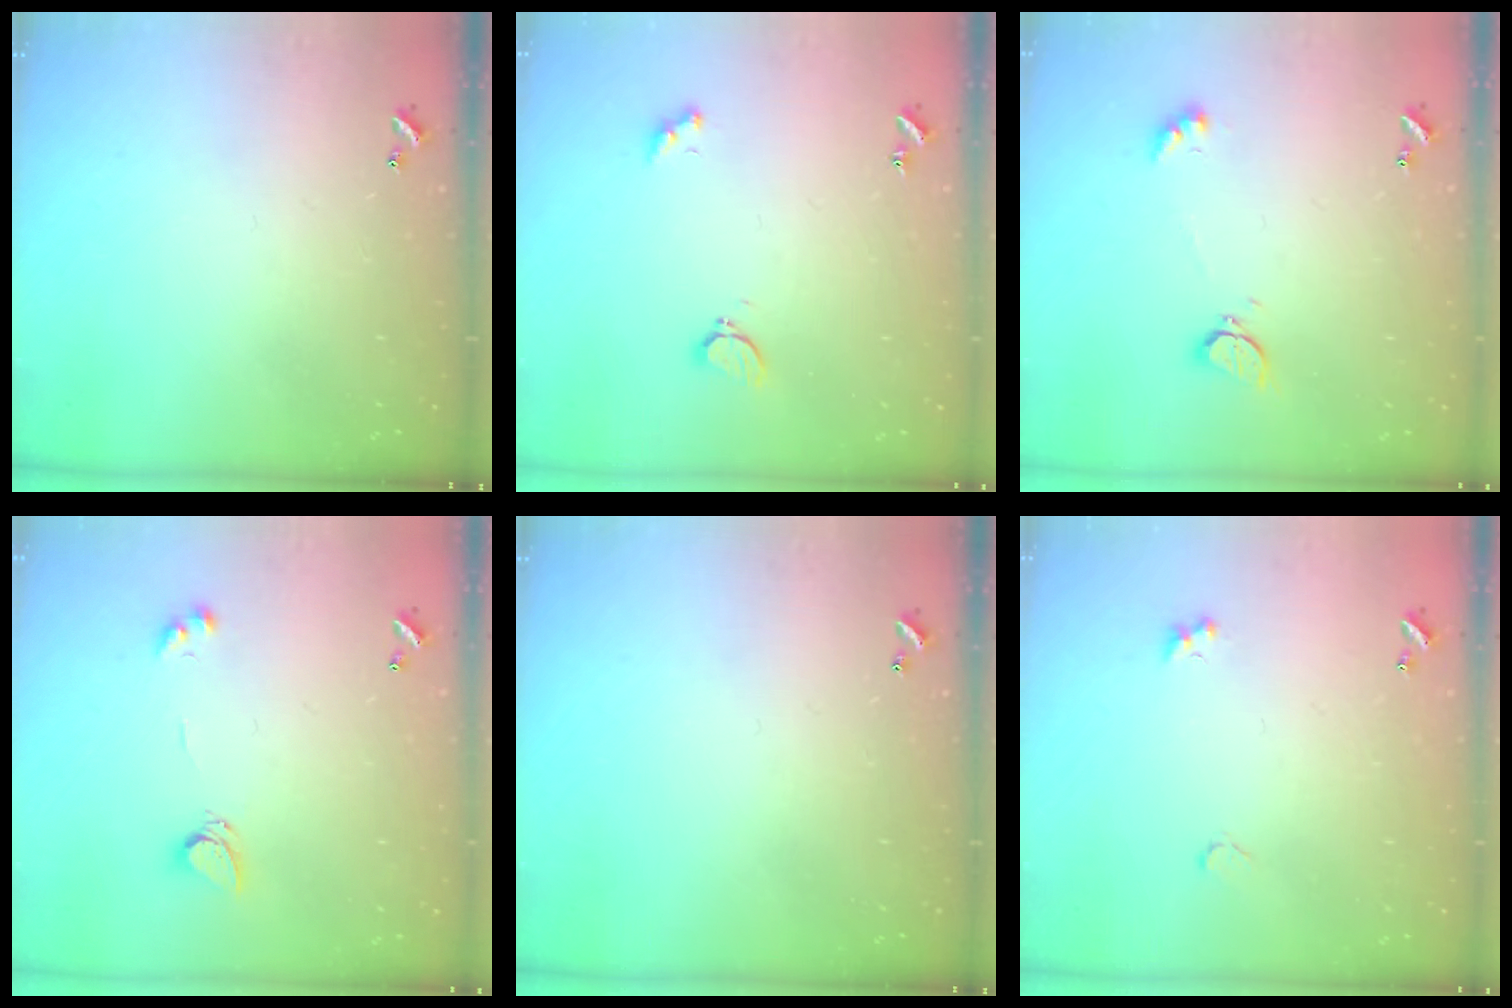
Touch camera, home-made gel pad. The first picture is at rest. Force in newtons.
{"total": 2.8, "press": 2.8, "slide": 0.6}
{"total": 2.1, "press": 2.1, "slide": 0.5}
{"total": 4.4, "press": 4.3, "slide": 0.3}
{"total": 0.0}
{"total": 2.8, "press": 2.7, "slide": 0.6}